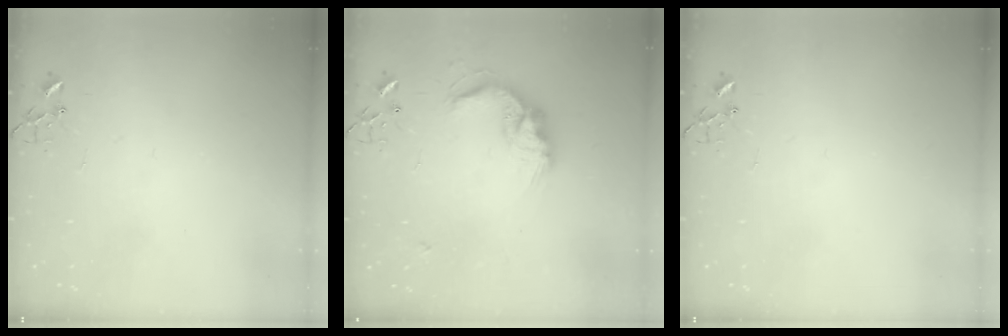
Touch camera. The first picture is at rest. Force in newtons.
{"total": 15.0, "press": 15.0, "slide": 0.6}
{"total": 0.0}